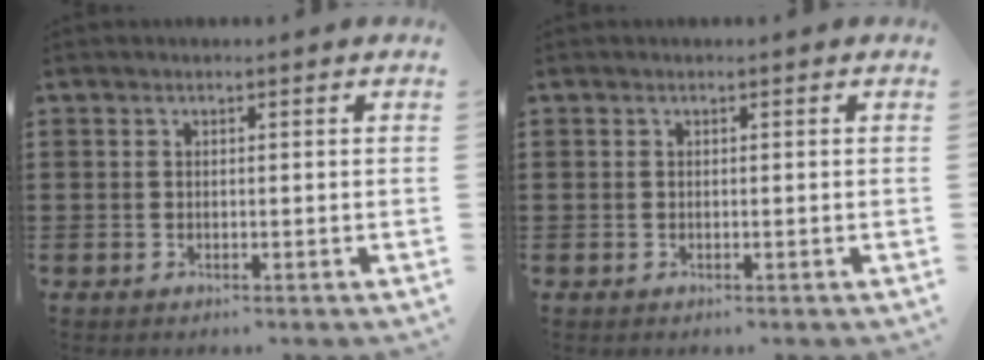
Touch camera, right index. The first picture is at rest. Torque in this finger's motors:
{"motor_torque": [0.00, 0.00, 0.00, 0.00]}